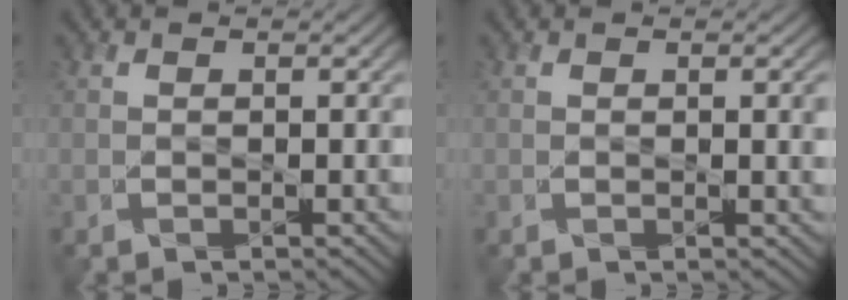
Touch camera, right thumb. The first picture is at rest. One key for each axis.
{"total": 1.6, "fx": 0.4, "fy": 0.2, "fz": 1.5, "tx": -0.023, "ty": 0.000, "tz": 0.007}